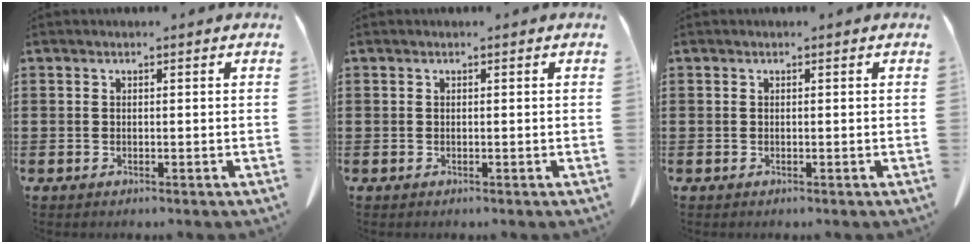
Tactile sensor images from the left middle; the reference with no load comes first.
{"total": 0.0}
{"total": 0.0}